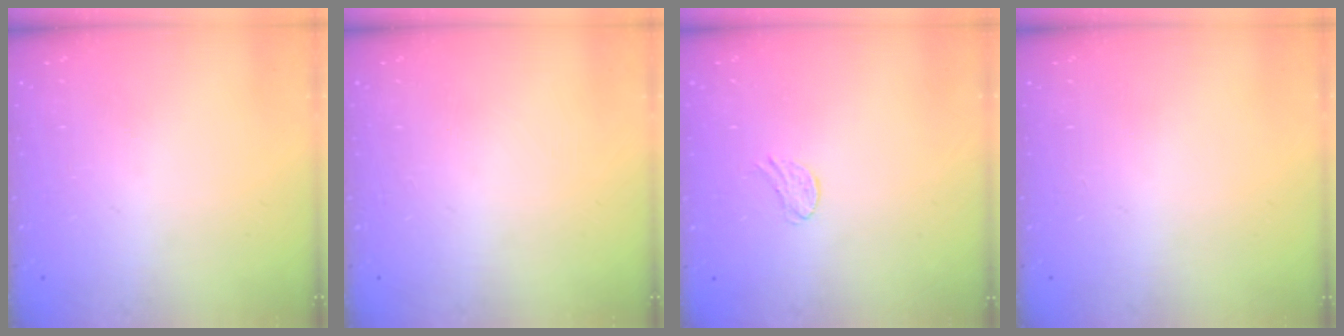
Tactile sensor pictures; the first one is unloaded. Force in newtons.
{"total": 0.0}
{"total": 4.3, "press": 4.3, "slide": 0.3}
{"total": 0.0}